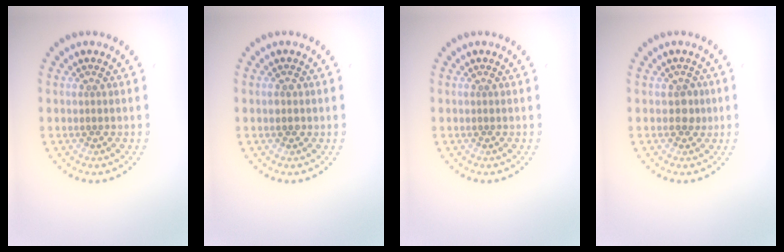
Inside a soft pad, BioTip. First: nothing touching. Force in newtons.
{"total": 1.2, "press": 1.2, "slide": 0.2}
{"total": 0.0}
{"total": 1.3, "press": 1.2, "slide": 0.5}